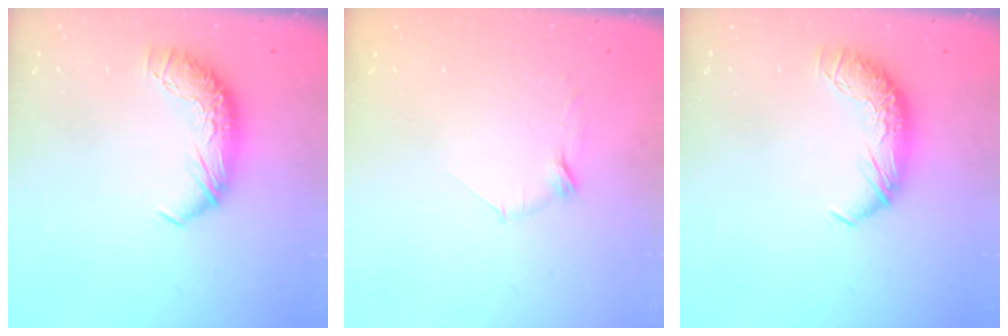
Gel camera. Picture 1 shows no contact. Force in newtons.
{"total": 7.9, "press": 7.9, "slide": 0.7}
{"total": 0.0}